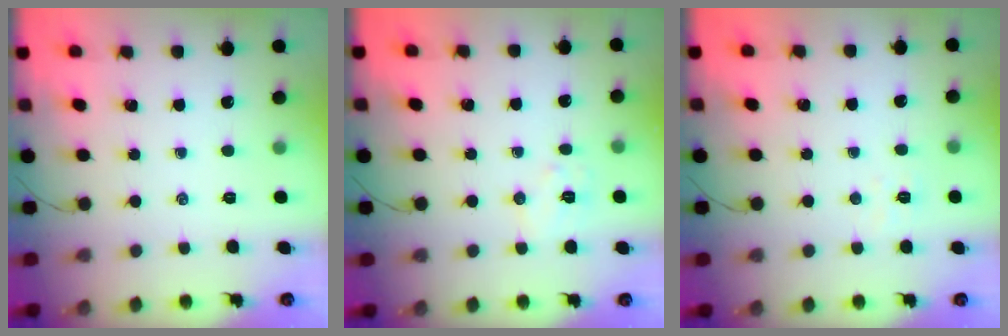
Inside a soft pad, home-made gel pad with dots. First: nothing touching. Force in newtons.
{"total": 6.0, "press": 6.0, "slide": 0.7}
{"total": 2.5, "press": 2.4, "slide": 0.7}